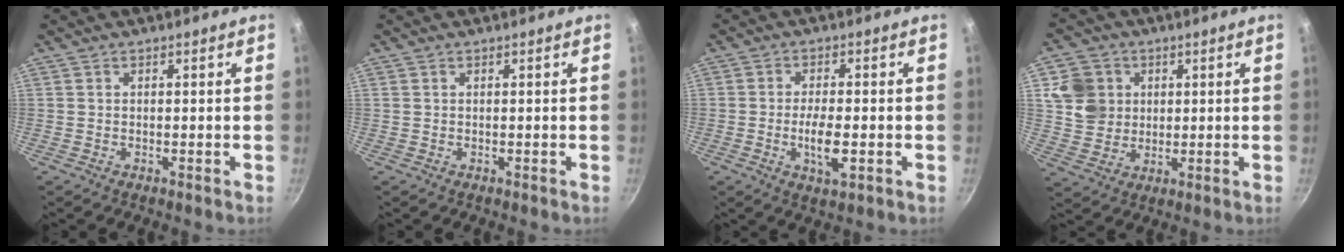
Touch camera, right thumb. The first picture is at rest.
{"total": 0.0}
{"total": 6.2, "force": [-1.4, 2.3, 5.6], "torque": [-0.098, -0.004, -0.023]}
{"total": 9.3, "force": [2.2, 8.3, 3.5], "torque": [-0.041, -0.002, 0.044]}